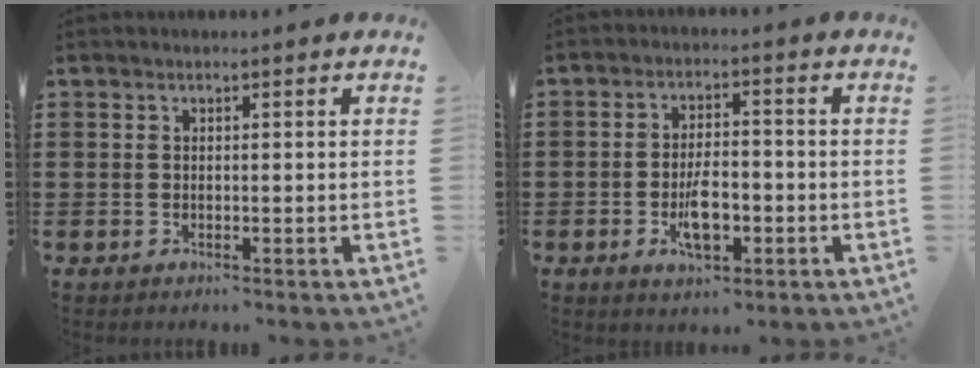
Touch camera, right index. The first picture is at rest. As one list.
[{"total": 5.8, "force": [-1.8, 2.6, 4.9], "torque": [-0.092, 0.007, -0.033]}]